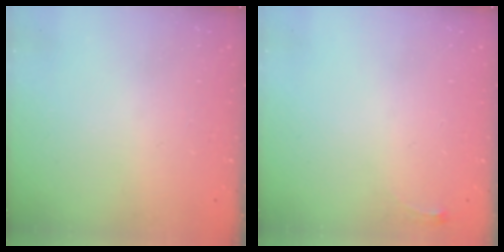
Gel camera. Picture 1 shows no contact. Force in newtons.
{"total": 2.8, "press": 2.8, "slide": 0.4}